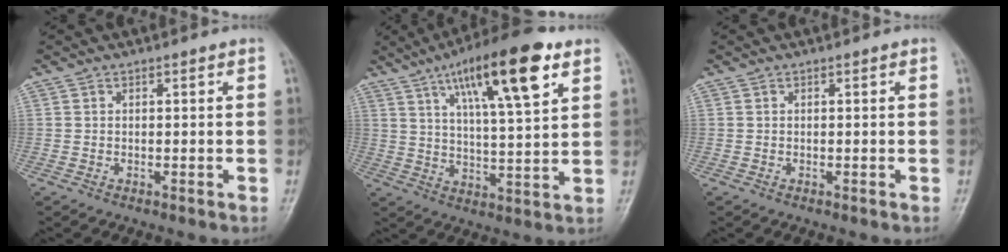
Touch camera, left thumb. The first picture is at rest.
{"total": 17.5, "force": [9.0, 4.1, 14.5], "torque": [-0.222, -0.027, 0.147]}
{"total": 0.0}